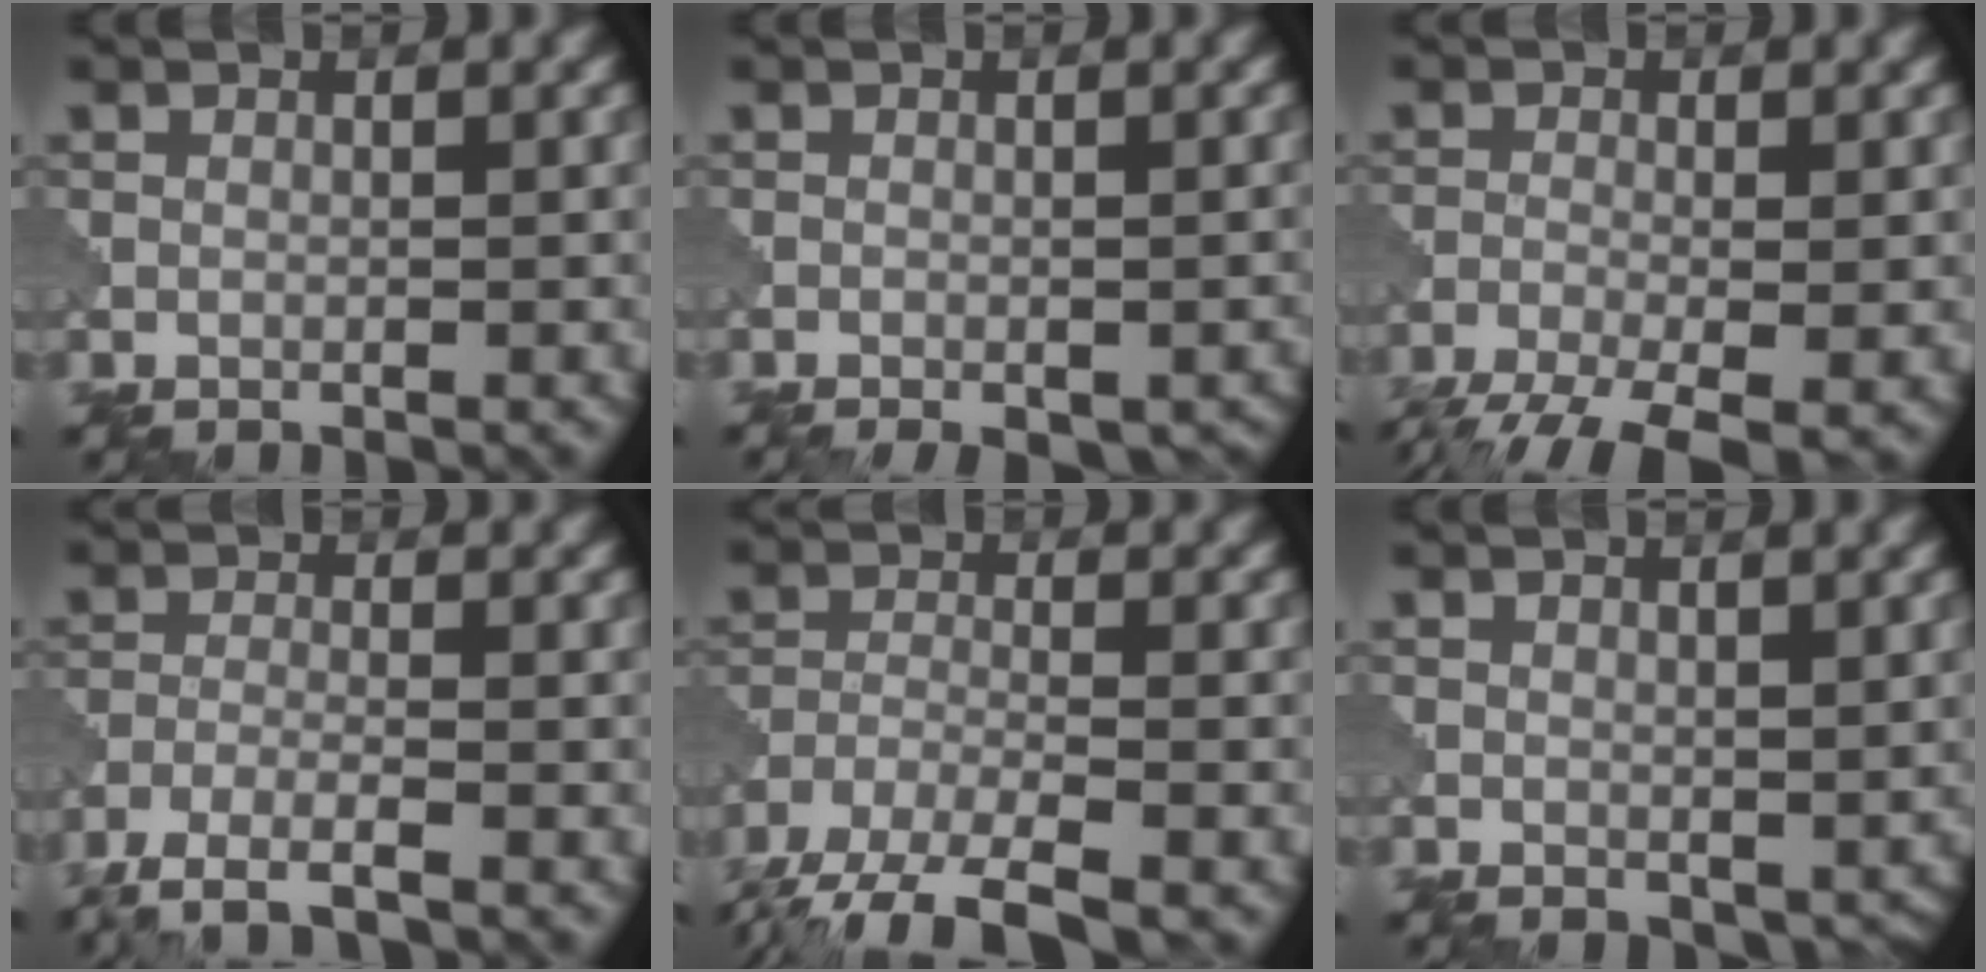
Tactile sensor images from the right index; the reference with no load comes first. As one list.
[{"total": 3.5, "force": [-2.3, 1.4, 2.2], "torque": [-0.031, -0.002, -0.023]}, {"total": 7.1, "force": [-4.9, 2.0, 4.6], "torque": [-0.091, -0.028, -0.091]}, {"total": 4.0, "force": [-3.2, 0.6, 2.4], "torque": [-0.046, -0.006, -0.071]}, {"total": 7.4, "force": [-5.8, 2.1, 4.1], "torque": [-0.076, -0.013, -0.109]}, {"total": 1.3, "force": [0.5, 0.8, 0.8], "torque": [-0.011, -0.004, 0.015]}]